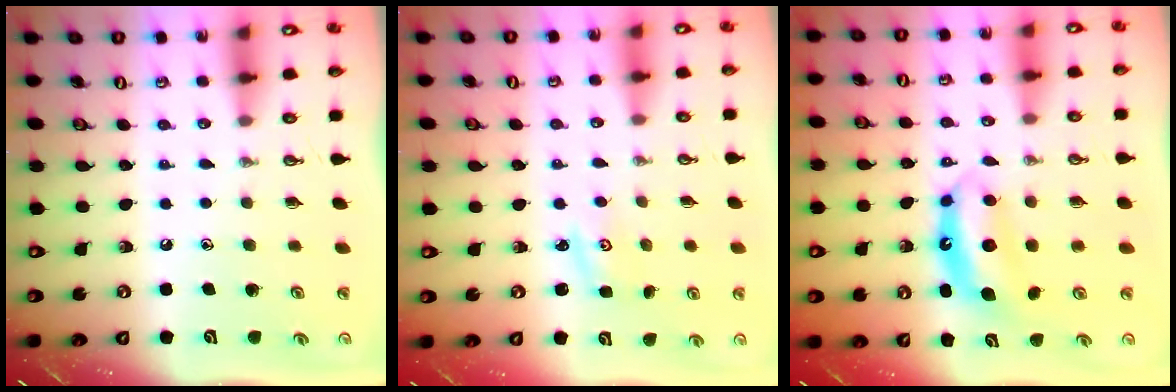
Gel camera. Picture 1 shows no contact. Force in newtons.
{"total": 2.3, "press": 2.3, "slide": 0.3}
{"total": 7.4, "press": 7.4, "slide": 0.5}